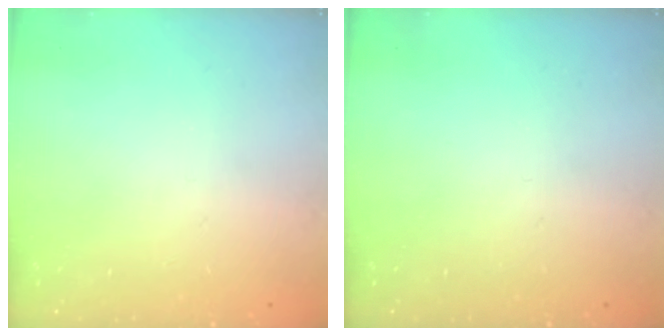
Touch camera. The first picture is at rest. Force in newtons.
{"total": 0.0}